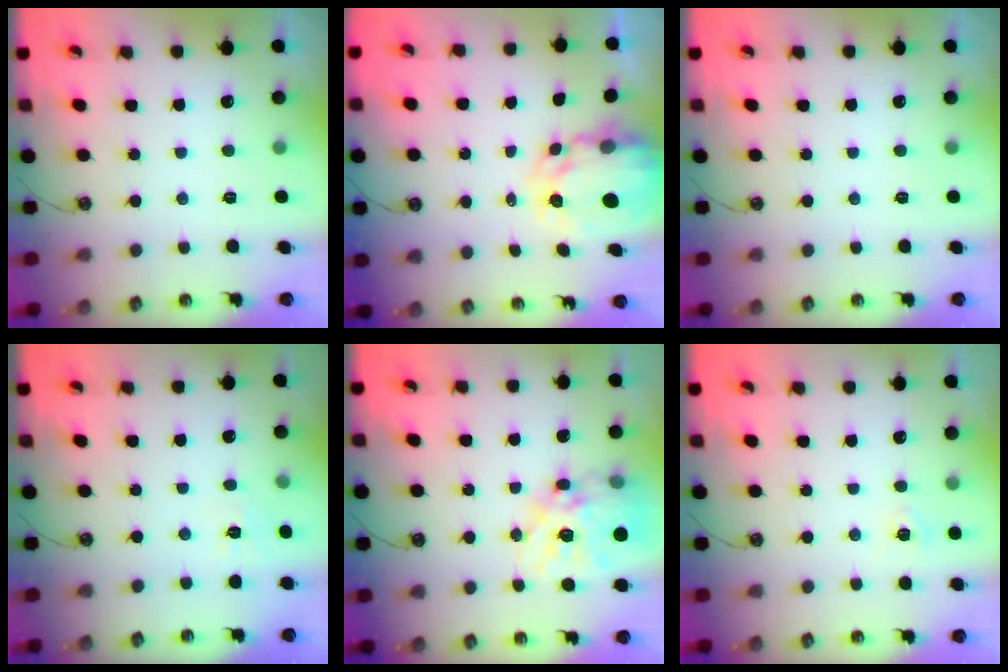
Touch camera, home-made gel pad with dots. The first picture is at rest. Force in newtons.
{"total": 7.7, "press": 7.7, "slide": 0.6}
{"total": 0.0}
{"total": 4.2, "press": 4.1, "slide": 0.7}
{"total": 20.2, "press": 20.1, "slide": 1.7}
{"total": 4.6, "press": 4.5, "slide": 0.6}